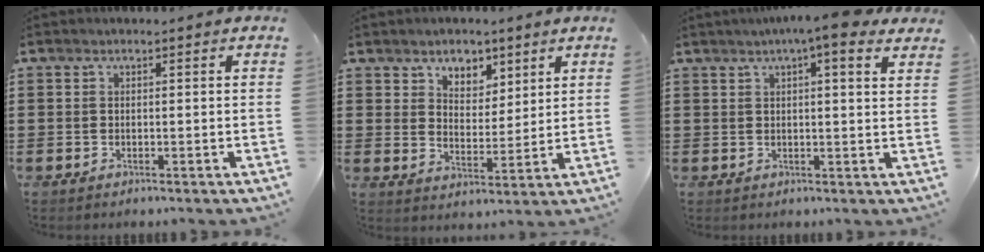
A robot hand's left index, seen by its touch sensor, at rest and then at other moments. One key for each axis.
{"total": 4.6, "fx": 3.6, "fy": 2.9, "fz": 0.1, "tx": -0.016, "ty": -0.005, "tz": 0.063}
{"total": 5.8, "fx": 4.1, "fy": 0.3, "fz": 4.0, "tx": -0.065, "ty": -0.009, "tz": 0.067}